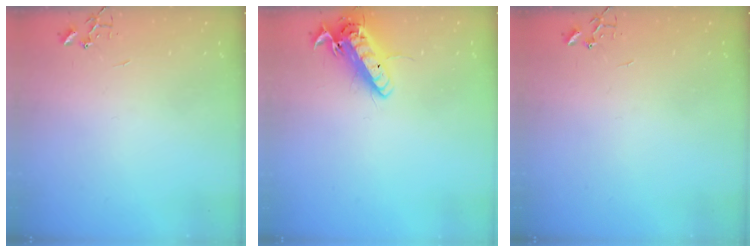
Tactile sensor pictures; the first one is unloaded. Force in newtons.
{"total": 15.7, "press": 15.3, "slide": 3.3}
{"total": 0.0}